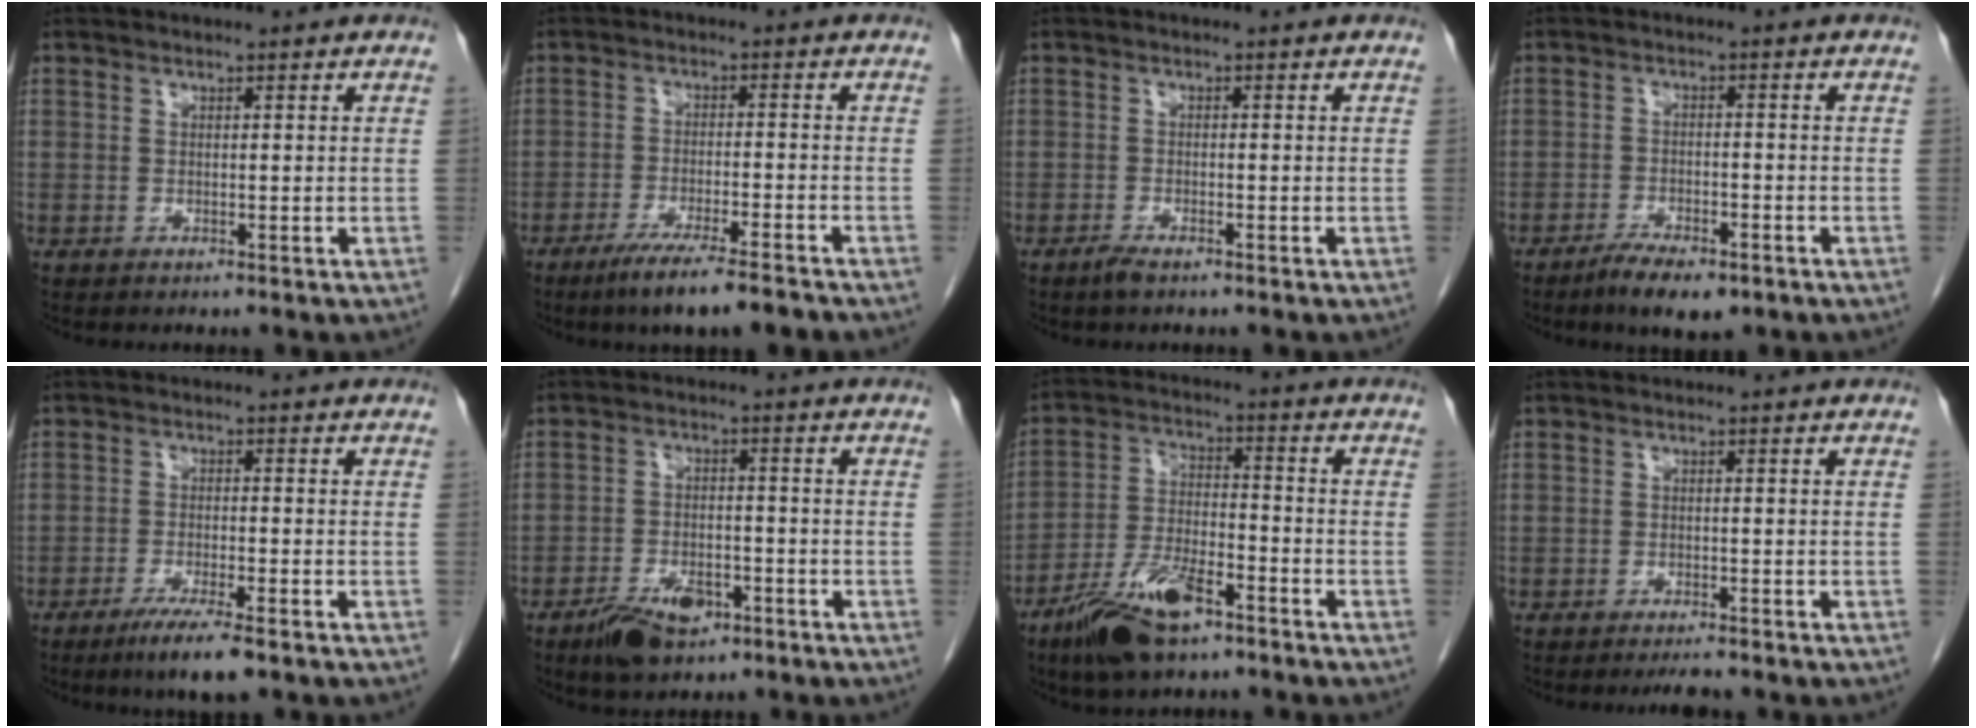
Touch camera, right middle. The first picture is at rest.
{"total": 9.2, "force": [-7.0, 0.4, 5.9], "torque": [-0.086, -0.018, -0.112]}
{"total": 1.7, "force": [-1.4, 0.3, 1.0], "torque": [-0.027, -0.003, -0.026]}
{"total": 6.0, "force": [-4.3, 1.8, 3.9], "torque": [-0.065, -0.006, -0.066]}
{"total": 6.3, "force": [-4.3, 0.4, 4.6], "torque": [-0.079, -0.015, -0.071]}
{"total": 6.4, "force": [-4.0, 3.0, 4.0], "torque": [-0.075, -0.002, -0.063]}
{"total": 11.1, "force": [-7.2, 3.4, 7.7], "torque": [-0.156, -0.009, -0.134]}
{"total": 2.3, "force": [-2.1, 0.2, 1.0], "torque": [-0.016, -0.005, -0.030]}